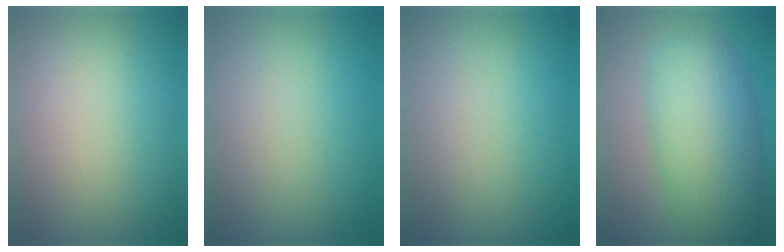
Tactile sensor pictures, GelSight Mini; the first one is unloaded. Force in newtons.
{"total": 0.0}
{"total": 0.0}
{"total": 8.3, "press": 8.3, "slide": 0.2}